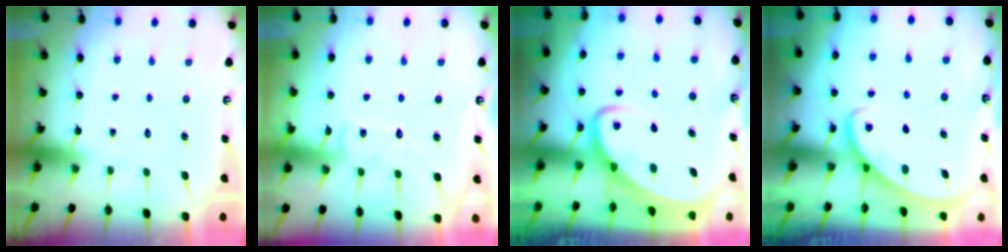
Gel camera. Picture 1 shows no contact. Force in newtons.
{"total": 9.7, "press": 9.7, "slide": 0.7}
{"total": 3.4, "press": 3.4, "slide": 0.4}
{"total": 1.8, "press": 1.8, "slide": 0.1}